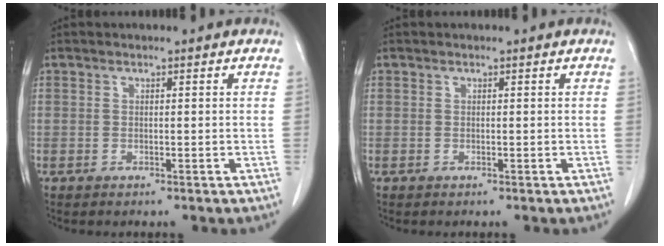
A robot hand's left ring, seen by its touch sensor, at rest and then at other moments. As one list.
[{"total": 0.0}]